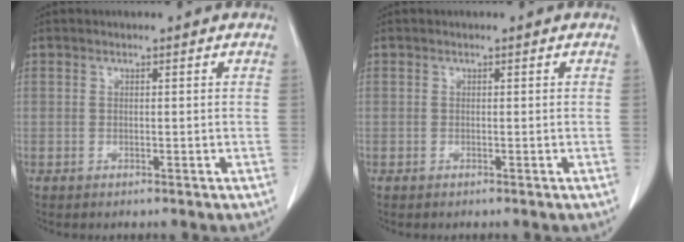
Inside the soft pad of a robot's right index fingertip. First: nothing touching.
{"total": 0.0}